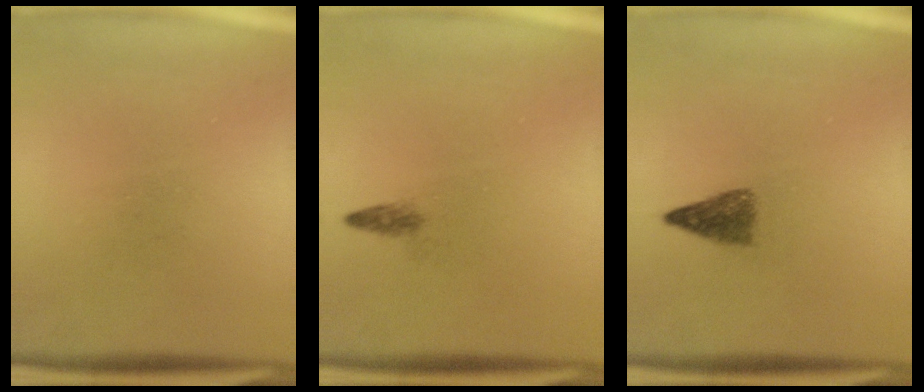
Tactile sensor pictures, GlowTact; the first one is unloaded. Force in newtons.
{"total": 1.1}
{"total": 2.9}